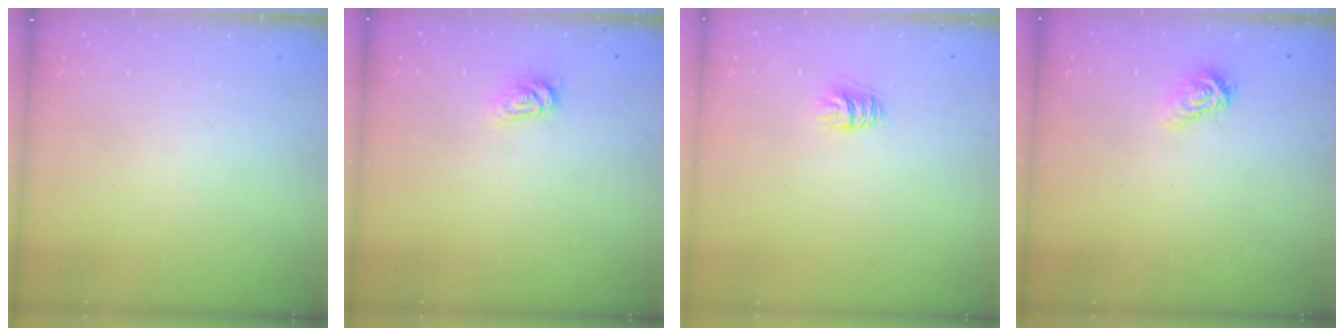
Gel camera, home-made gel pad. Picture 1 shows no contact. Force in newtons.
{"total": 2.5, "press": 2.5, "slide": 0.4}
{"total": 5.6, "press": 5.6, "slide": 0.5}
{"total": 6.2, "press": 6.2, "slide": 0.9}